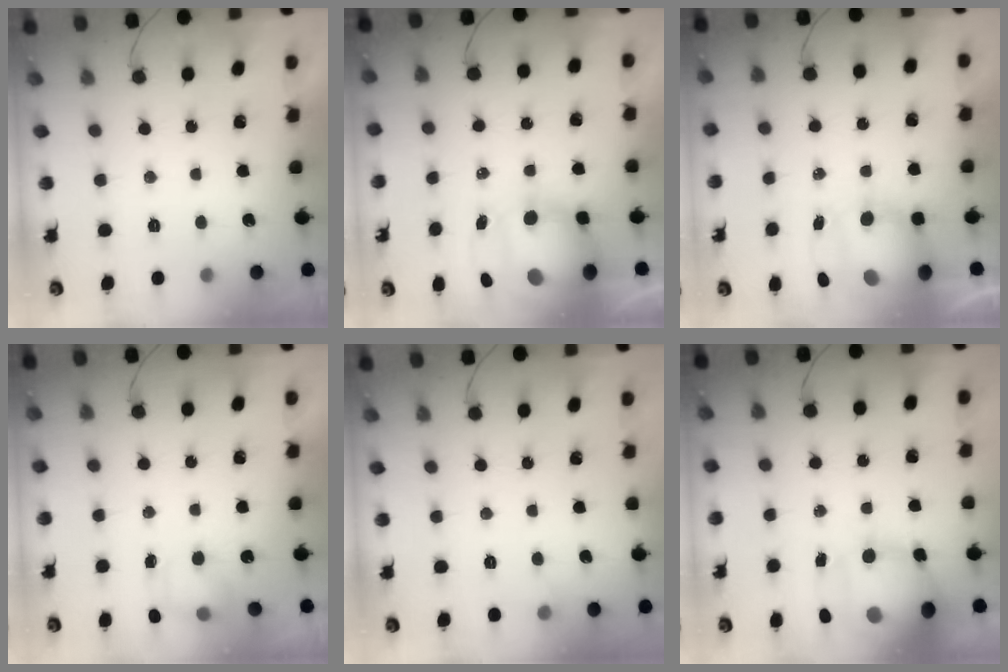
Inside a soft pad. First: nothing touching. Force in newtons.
{"total": 14.2, "press": 13.9, "slide": 3.2}
{"total": 10.7, "press": 10.4, "slide": 2.9}
{"total": 4.6, "press": 4.5, "slide": 1.1}
{"total": 4.5, "press": 4.3, "slide": 1.2}
{"total": 16.2, "press": 15.6, "slide": 4.3}